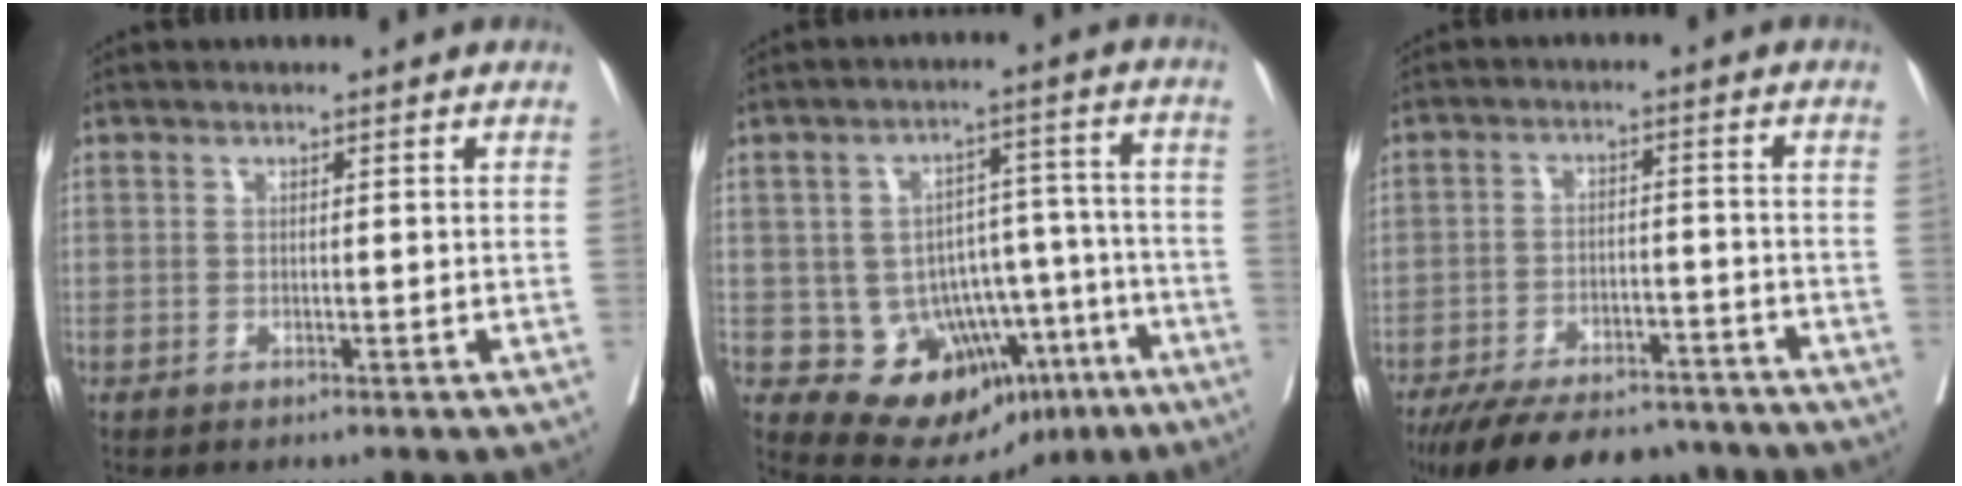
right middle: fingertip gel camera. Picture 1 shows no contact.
{"total": 14.9, "force": [-6.9, 10.3, 8.2], "torque": [-0.092, 0.039, -0.082]}
{"total": 16.3, "force": [-13.8, 5.9, 6.5], "torque": [-0.124, -0.005, -0.200]}